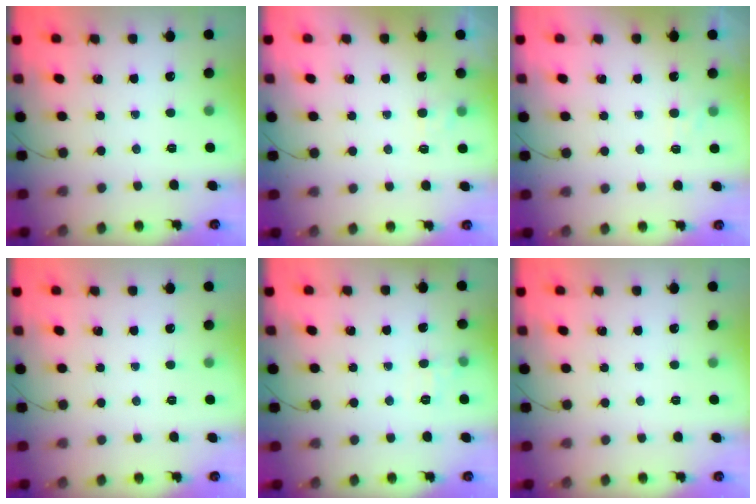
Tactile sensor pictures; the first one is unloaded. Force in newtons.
{"total": 2.1, "press": 1.6, "slide": 1.3}
{"total": 3.5, "press": 3.3, "slide": 1.2}
{"total": 0.0}
{"total": 6.2, "press": 5.9, "slide": 1.8}
{"total": 0.0}